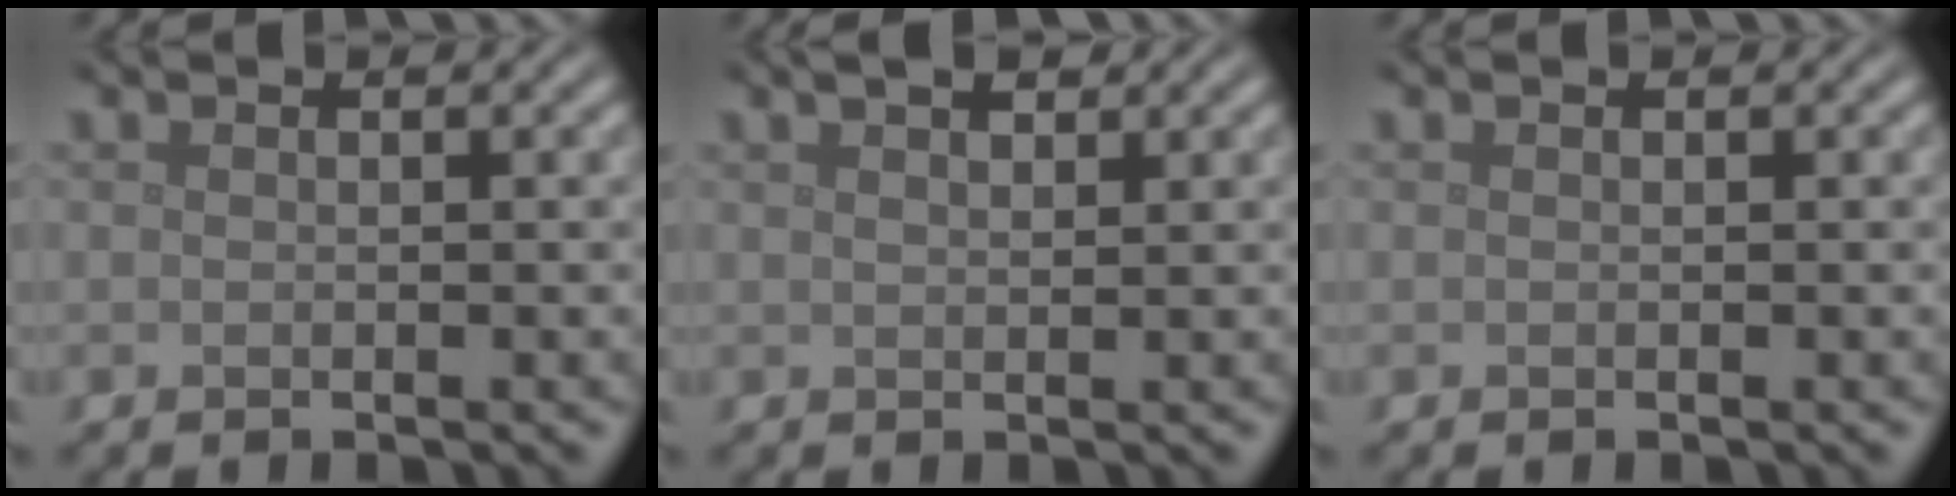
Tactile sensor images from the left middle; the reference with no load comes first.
{"total": 2.6, "force": [1.8, 1.0, 1.5], "torque": [-0.015, 0.005, 0.017]}
{"total": 0.0}